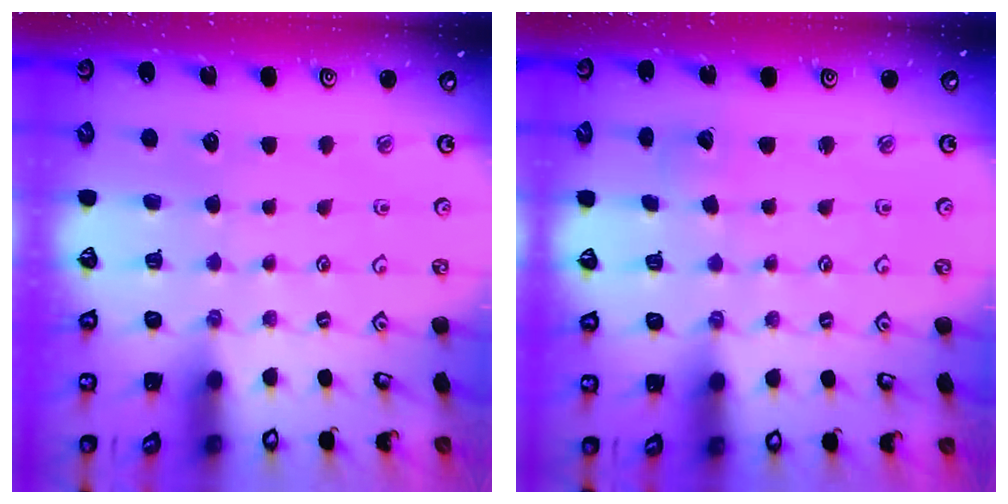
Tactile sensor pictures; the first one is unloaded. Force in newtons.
{"total": 2.9, "press": 2.9, "slide": 0.3}